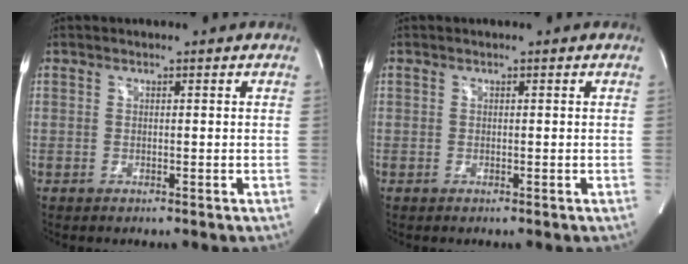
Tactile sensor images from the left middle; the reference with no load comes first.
{"total": 0.0}